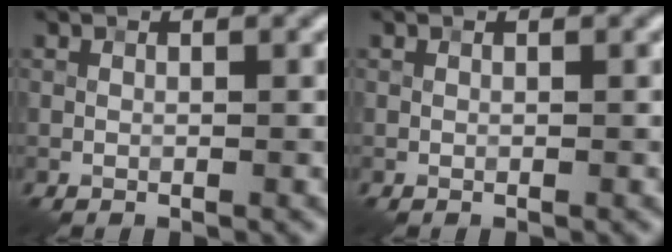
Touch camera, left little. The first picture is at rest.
{"total": 0.0}